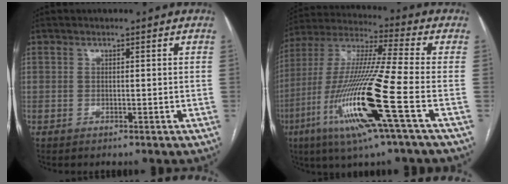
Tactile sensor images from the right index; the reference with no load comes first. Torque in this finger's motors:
{"motor_torque": [2.14, 0.00, 1.05, 0.21]}